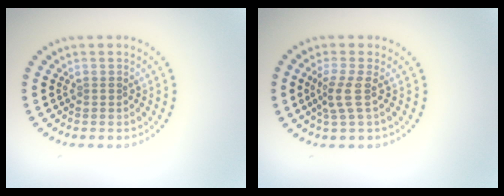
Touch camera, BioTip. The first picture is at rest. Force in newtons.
{"total": 2.2, "press": 1.6, "slide": 1.5}